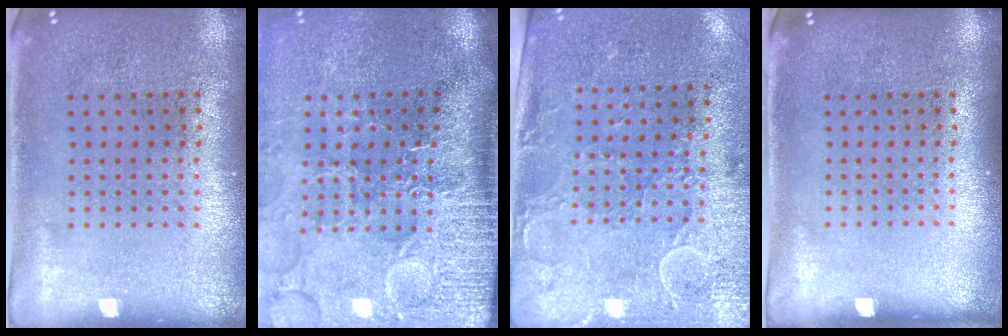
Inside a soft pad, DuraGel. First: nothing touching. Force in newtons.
{"total": 4.6, "press": 3.8, "slide": 2.6}
{"total": 2.9, "press": 2.5, "slide": 1.6}
{"total": 0.0}